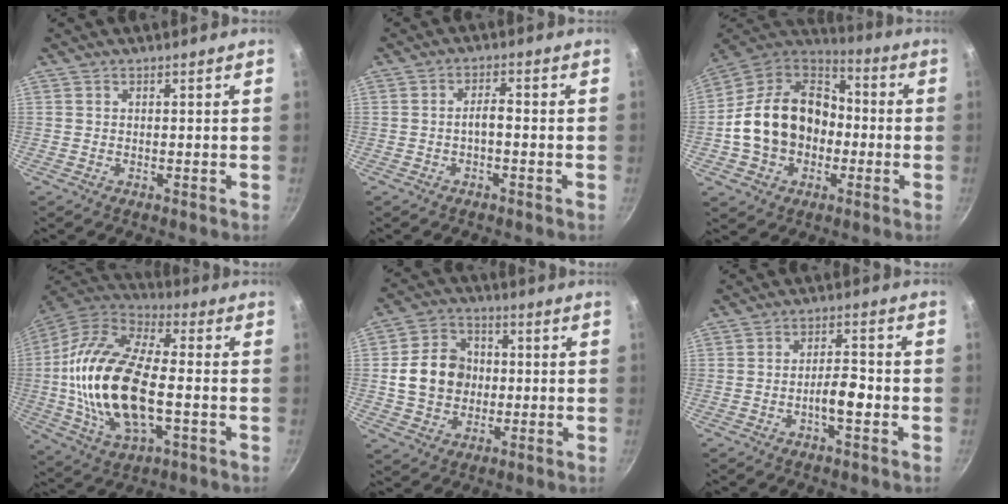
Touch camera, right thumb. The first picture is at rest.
{"total": 2.6, "force": [-0.9, 1.0, 2.3], "torque": [-0.038, 0.018, -0.018]}
{"total": 20.4, "force": [-2.1, 15.8, 12.7], "torque": [-0.202, 0.053, -0.040]}
{"total": 23.7, "force": [-2.0, 11.8, 20.4], "torque": [-0.399, 0.025, -0.043]}
{"total": 12.0, "force": [0.1, 10.0, 6.6], "torque": [-0.088, 0.019, -0.003]}
{"total": 5.5, "force": [-1.9, 2.0, 4.7], "torque": [-0.064, 0.026, -0.032]}